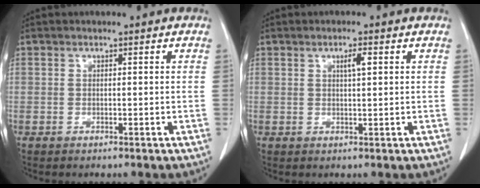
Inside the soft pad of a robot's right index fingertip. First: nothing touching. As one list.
[{"total": 2.0, "force": [0.8, 0.2, 1.8], "torque": [-0.032, 0.000, 0.014]}]